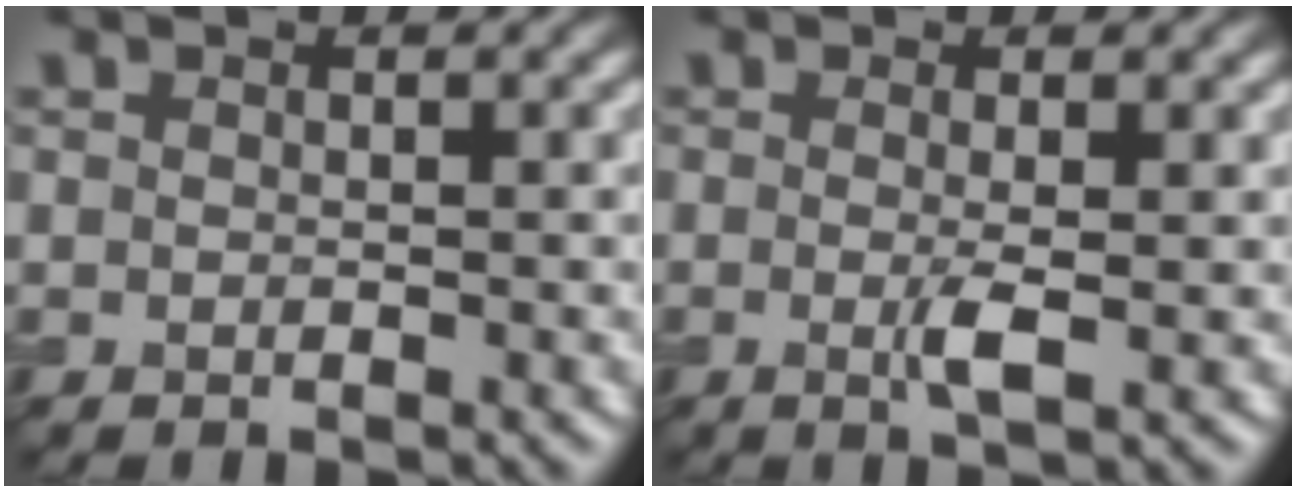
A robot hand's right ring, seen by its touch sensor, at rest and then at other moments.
{"total": 2.2, "force": [-0.2, 0.3, 2.1], "torque": [-0.044, -0.007, -0.004]}